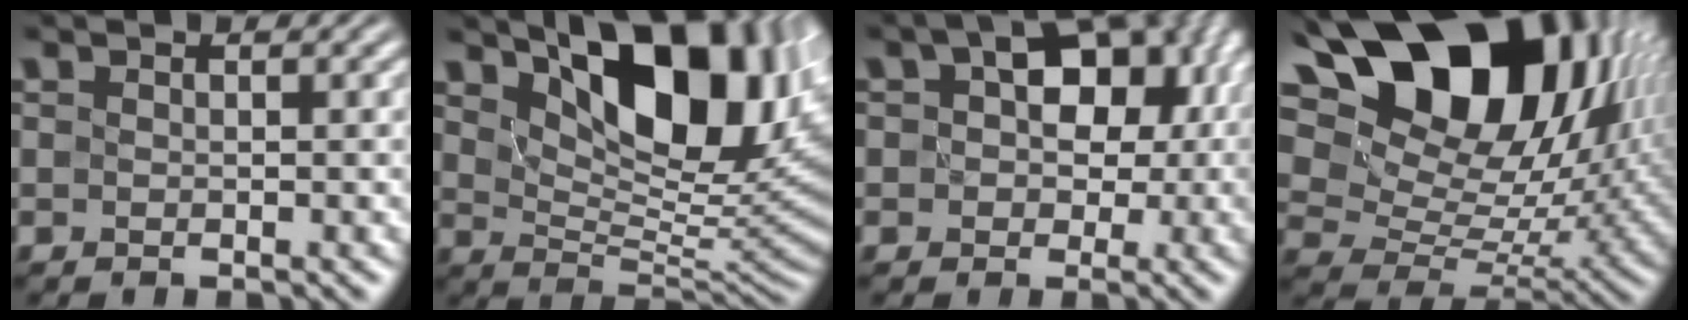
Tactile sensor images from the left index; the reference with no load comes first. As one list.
[{"total": 13.4, "force": [6.6, 6.0, 10.1], "torque": [-0.147, 0.006, 0.107]}, {"total": 10.2, "force": [1.9, 6.7, 7.4], "torque": [-0.085, 0.015, 0.023]}, {"total": 19.1, "force": [8.9, 11.7, 12.3], "torque": [-0.212, 0.043, 0.145]}]